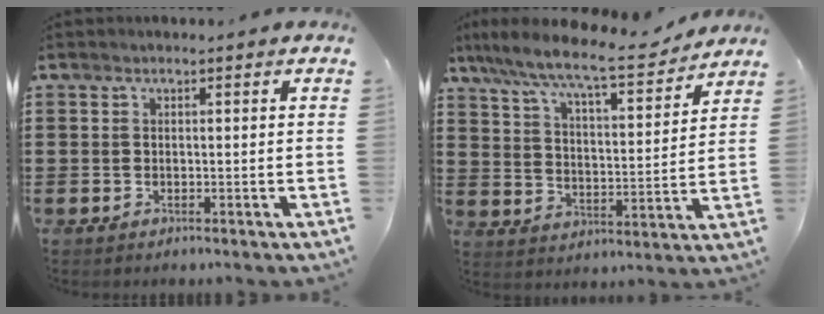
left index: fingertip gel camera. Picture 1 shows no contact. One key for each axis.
{"total": 9.3, "fx": 8.2, "fy": 0.4, "fz": 4.4, "tx": -0.118, "ty": -0.046, "tz": 0.135}